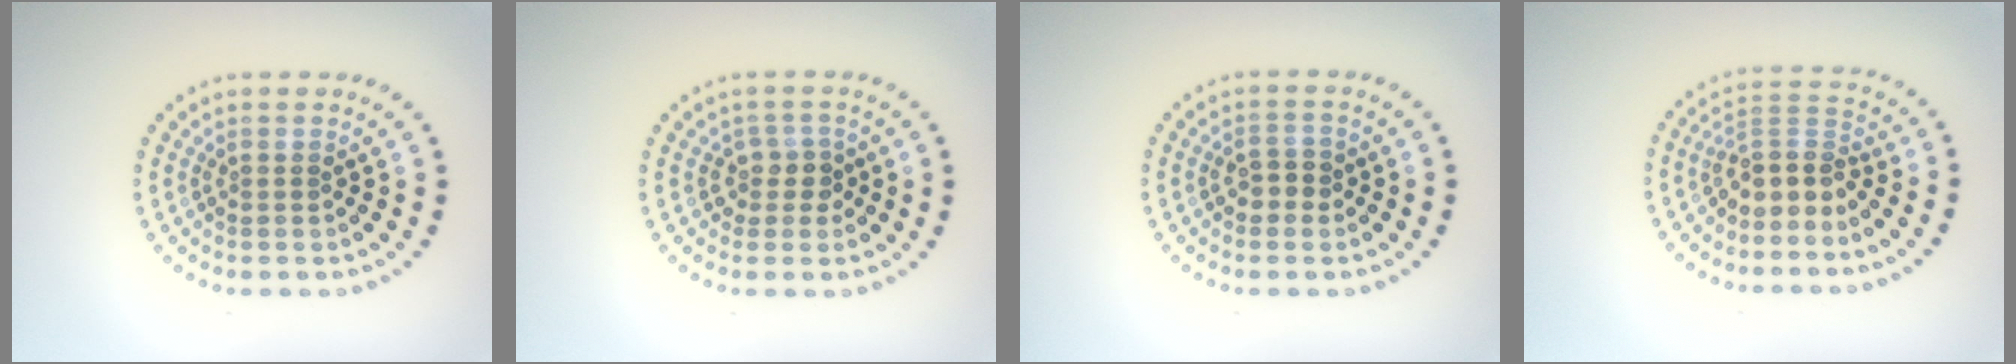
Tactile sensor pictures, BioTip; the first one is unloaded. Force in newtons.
{"total": 1.9, "press": 1.6, "slide": 1.1}
{"total": 1.9, "press": 1.8, "slide": 0.5}
{"total": 3.2, "press": 2.5, "slide": 2.0}